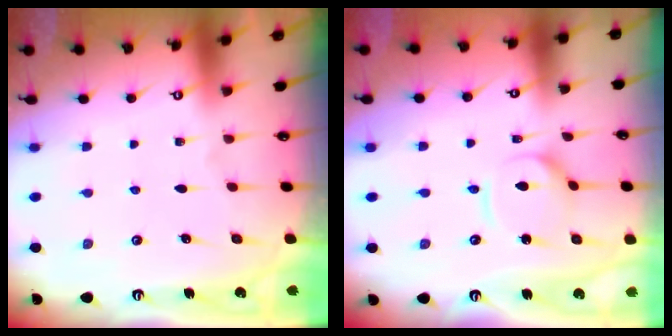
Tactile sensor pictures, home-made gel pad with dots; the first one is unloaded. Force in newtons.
{"total": 6.3, "press": 6.2, "slide": 0.5}